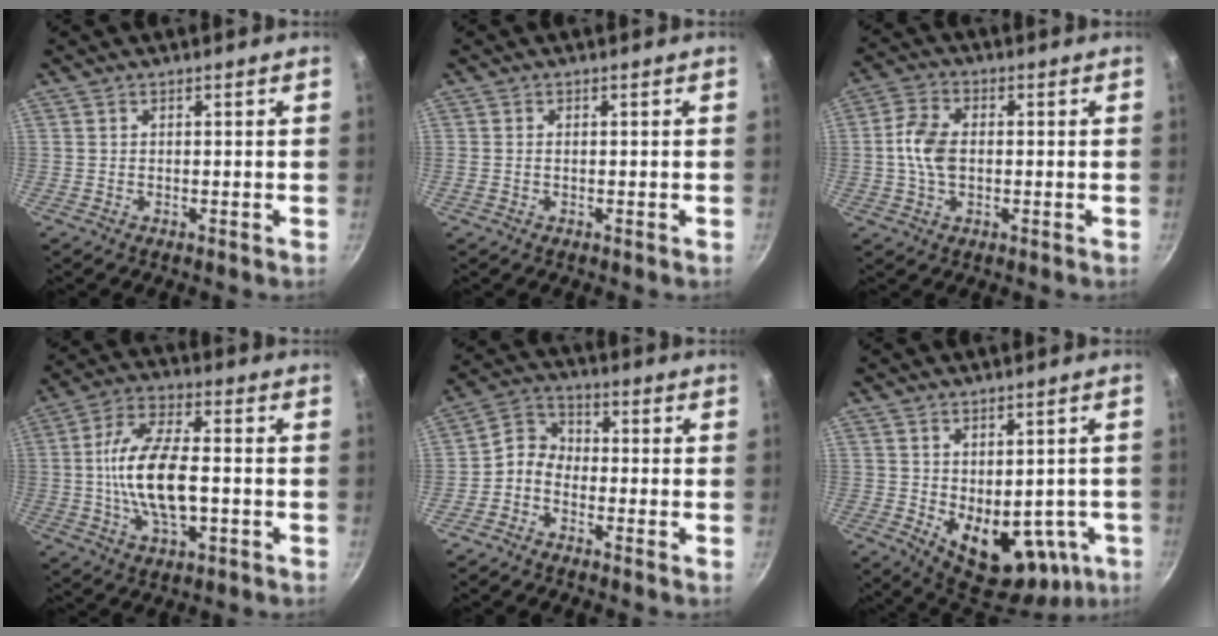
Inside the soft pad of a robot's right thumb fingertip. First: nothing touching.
{"total": 0.9, "force": [-0.1, 0.5, 0.7], "torque": [-0.015, 0.000, -0.005]}
{"total": 7.5, "force": [-0.3, 4.8, 5.8], "torque": [-0.109, 0.015, -0.013]}
{"total": 14.6, "force": [-1.6, 6.6, 12.9], "torque": [-0.235, 0.022, -0.036]}
{"total": 5.4, "force": [-2.7, 3.9, 2.6], "torque": [-0.039, 0.042, -0.075]}
{"total": 15.4, "force": [-2.7, 9.9, 11.5], "torque": [-0.119, -0.016, -0.009]}